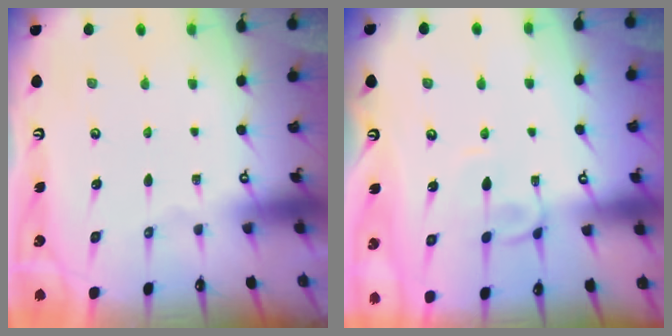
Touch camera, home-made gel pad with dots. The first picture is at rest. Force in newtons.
{"total": 3.8, "press": 3.8, "slide": 0.1}